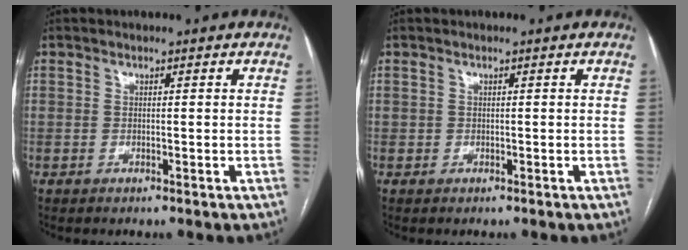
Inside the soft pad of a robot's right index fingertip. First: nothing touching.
{"total": 0.0}